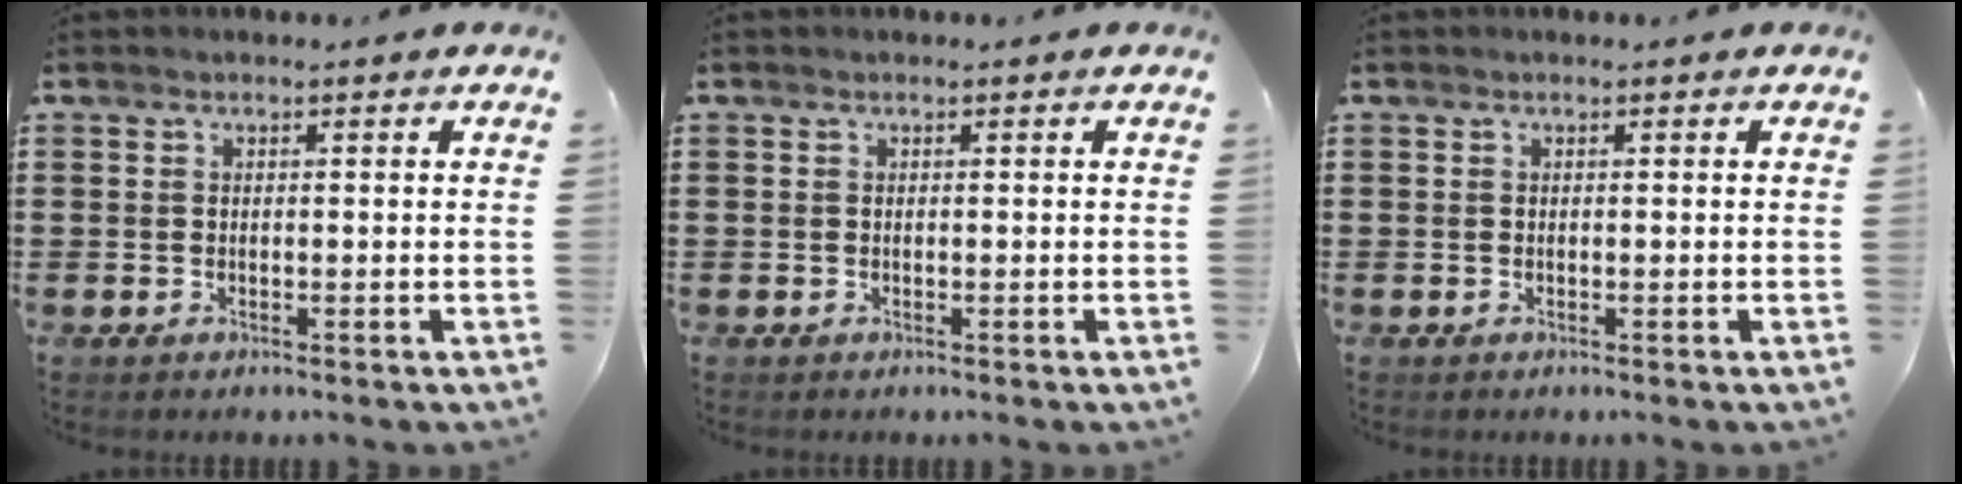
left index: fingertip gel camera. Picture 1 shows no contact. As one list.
[{"total": 0.0}, {"total": 0.0}]